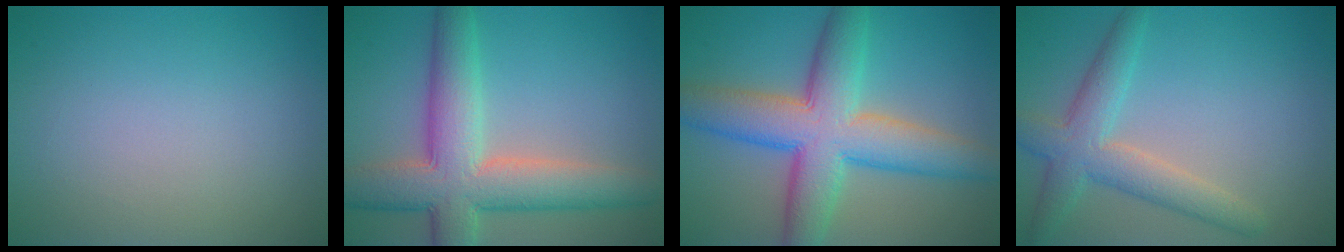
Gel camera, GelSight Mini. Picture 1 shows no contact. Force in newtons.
{"total": 9.0, "press": 9.0, "slide": 0.4}
{"total": 9.8, "press": 9.8, "slide": 0.4}
{"total": 4.7, "press": 4.7, "slide": 0.2}